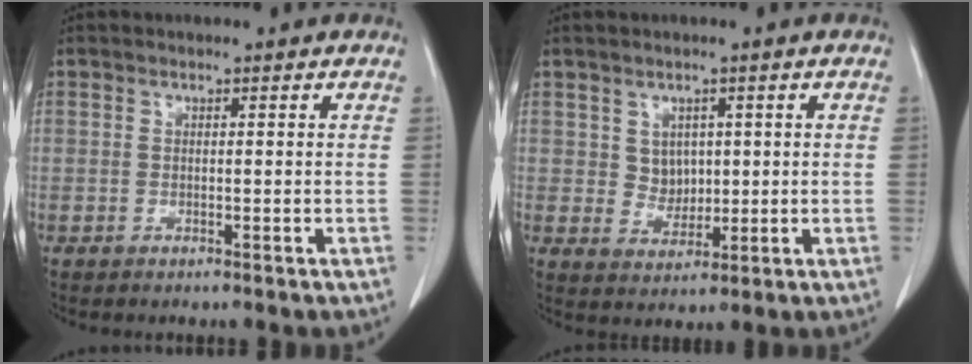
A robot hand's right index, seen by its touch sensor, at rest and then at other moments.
{"total": 3.5, "force": [0.9, 3.0, 1.6], "torque": [-0.023, 0.000, 0.021]}